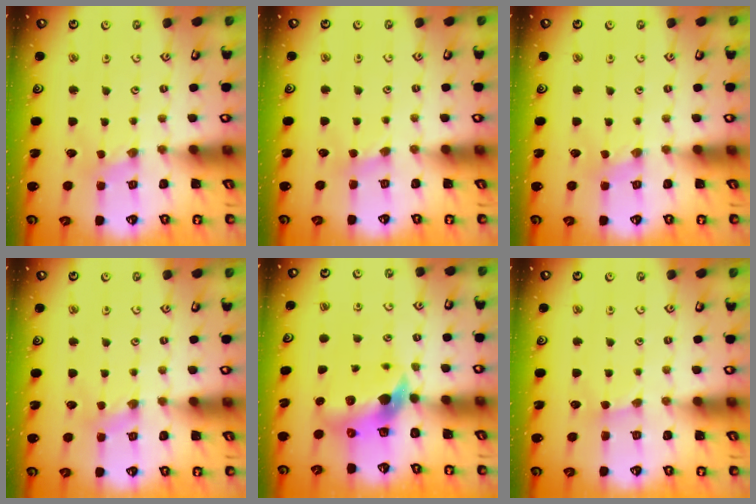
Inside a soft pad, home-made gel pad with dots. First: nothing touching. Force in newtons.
{"total": 1.9, "press": 1.9, "slide": 0.4}
{"total": 0.0}
{"total": 1.9, "press": 1.9, "slide": 0.5}
{"total": 8.0, "press": 8.0, "slide": 1.1}
{"total": 1.6, "press": 1.5, "slide": 0.2}